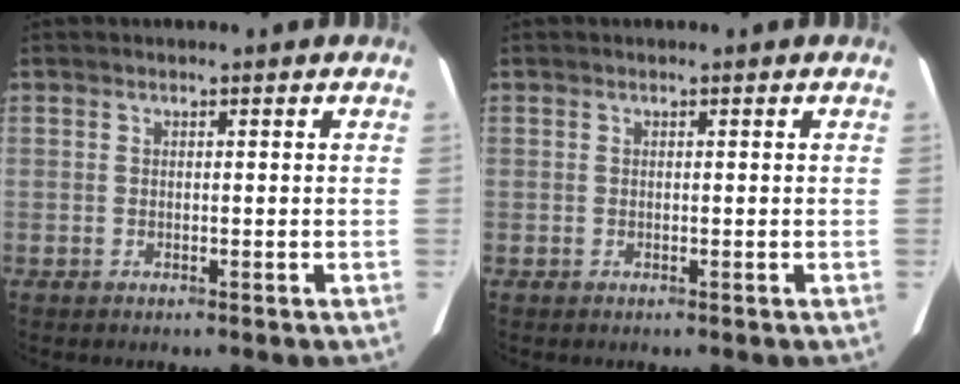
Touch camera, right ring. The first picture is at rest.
{"total": 0.0}